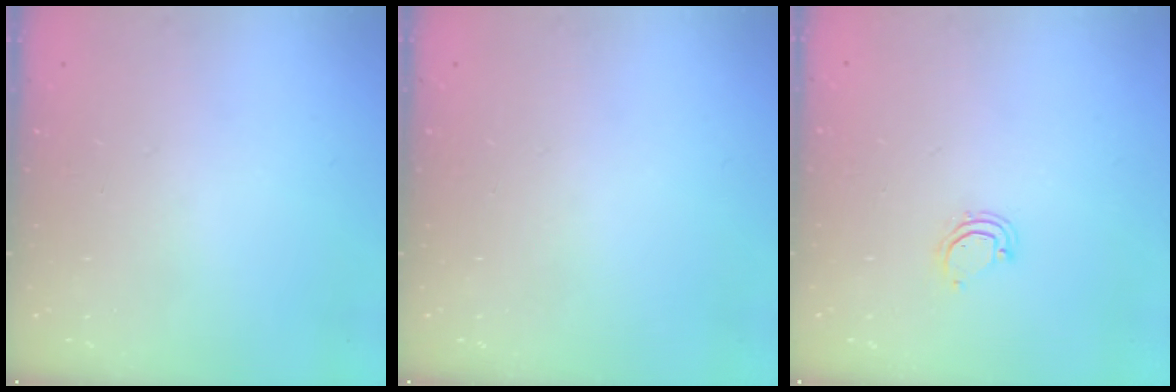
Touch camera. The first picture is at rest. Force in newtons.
{"total": 0.0}
{"total": 4.3, "press": 4.3, "slide": 0.5}